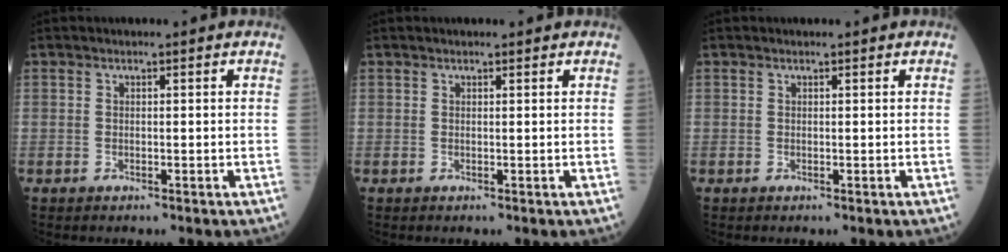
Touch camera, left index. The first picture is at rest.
{"total": 1.1, "force": [0.9, 0.3, 0.4], "torque": [-0.010, 0.013, 0.014]}
{"total": 0.0}